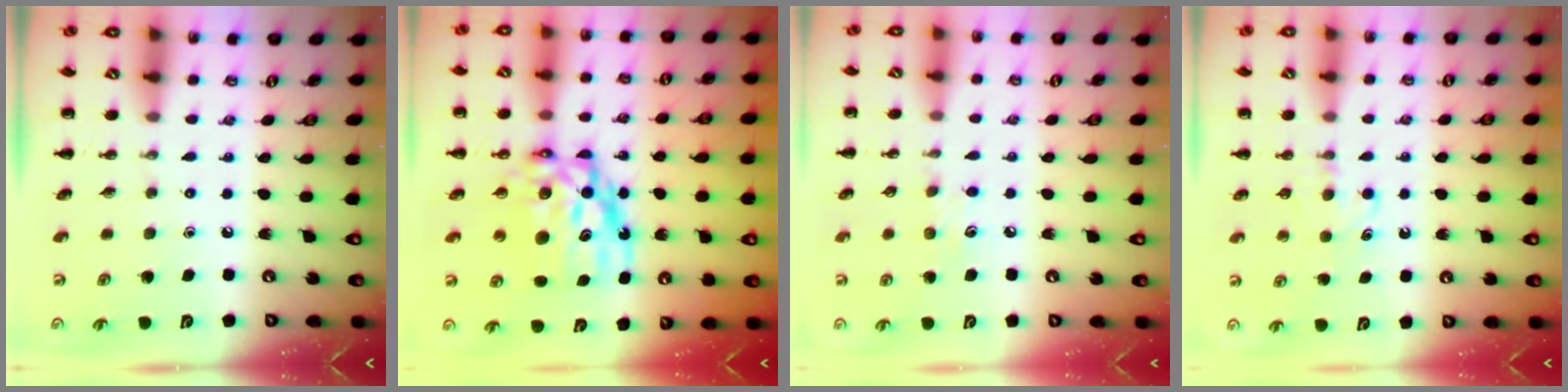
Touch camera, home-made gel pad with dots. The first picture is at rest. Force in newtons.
{"total": 12.9, "press": 12.5, "slide": 3.0}
{"total": 5.5, "press": 5.2, "slide": 1.6}
{"total": 4.6, "press": 4.4, "slide": 1.1}